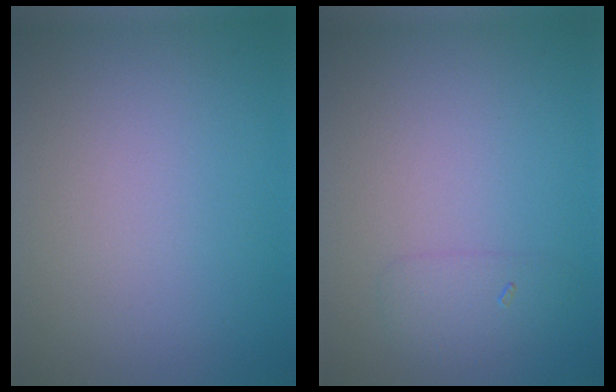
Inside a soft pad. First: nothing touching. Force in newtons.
{"total": 1.5, "press": 1.5, "slide": 0.0}